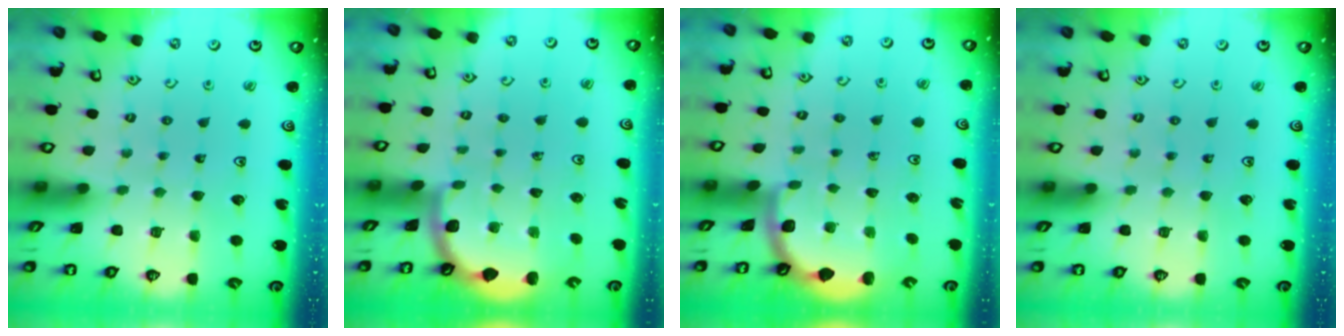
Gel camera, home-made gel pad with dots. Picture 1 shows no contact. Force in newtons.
{"total": 1.9, "press": 1.9, "slide": 0.0}
{"total": 1.9, "press": 1.9, "slide": 0.0}
{"total": 0.0}